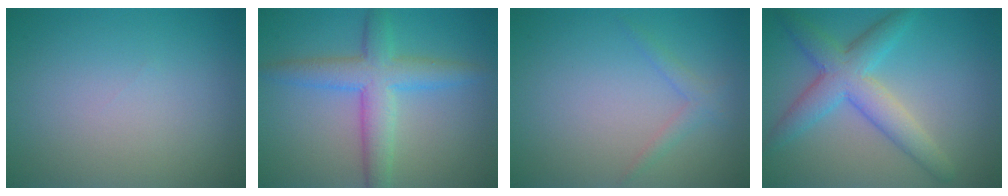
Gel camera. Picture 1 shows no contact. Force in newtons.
{"total": 5.2, "press": 5.2, "slide": 0.3}
{"total": 1.3, "press": 1.3, "slide": 0.1}
{"total": 5.2, "press": 5.2, "slide": 0.3}